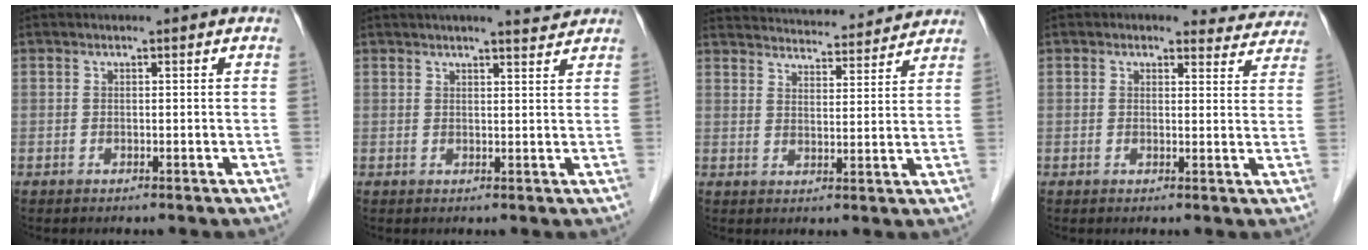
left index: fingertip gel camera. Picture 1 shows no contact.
{"total": 3.9, "force": [3.6, 0.1, 1.5], "torque": [-0.025, 0.007, 0.045]}
{"total": 17.1, "force": [16.4, 2.6, 4.1], "torque": [-0.064, 0.028, 0.224]}
{"total": 7.4, "force": [6.6, 3.3, 0.6], "torque": [0.026, 0.000, 0.050]}